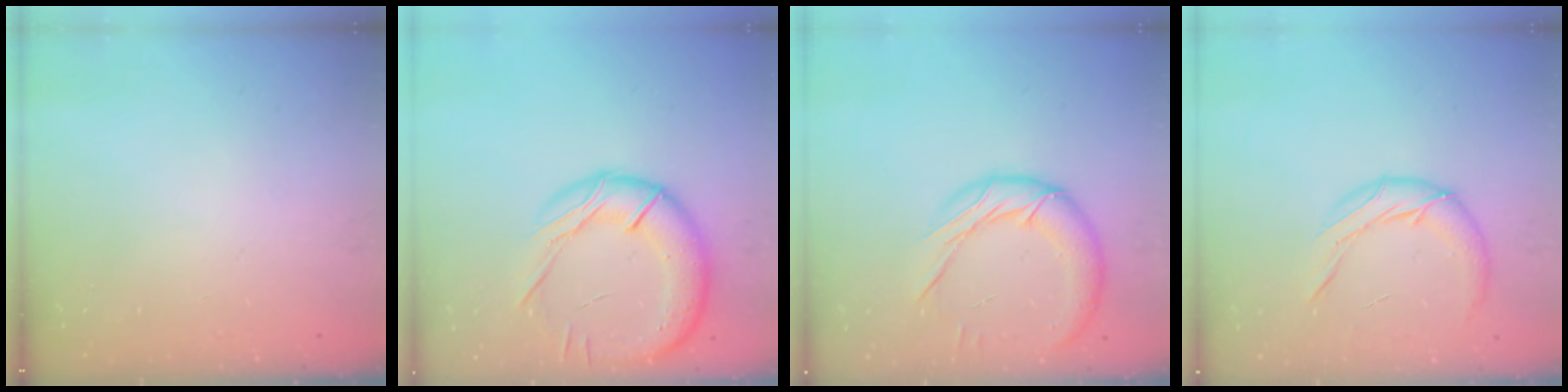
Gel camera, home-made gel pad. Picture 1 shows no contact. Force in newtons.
{"total": 21.4, "press": 21.2, "slide": 3.3}
{"total": 14.5, "press": 14.4, "slide": 1.5}
{"total": 10.3, "press": 10.2, "slide": 1.2}